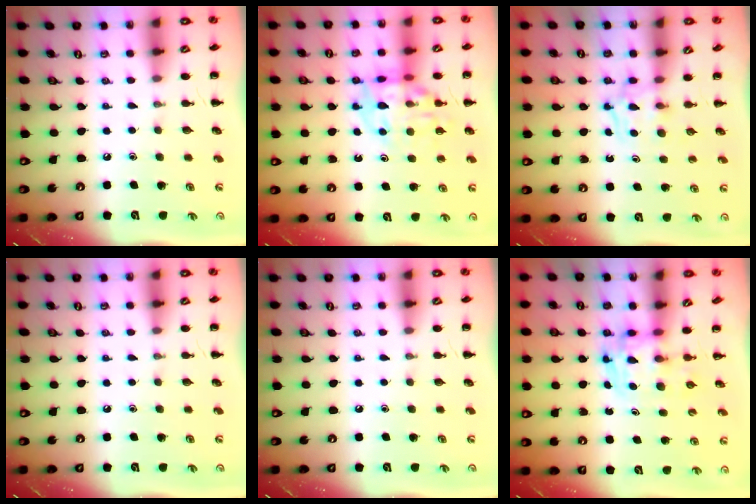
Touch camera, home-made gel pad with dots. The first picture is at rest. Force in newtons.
{"total": 13.6, "press": 13.4, "slide": 2.4}
{"total": 3.4, "press": 3.2, "slide": 1.3}
{"total": 0.0}
{"total": 0.0}
{"total": 3.6, "press": 3.5, "slide": 0.6}